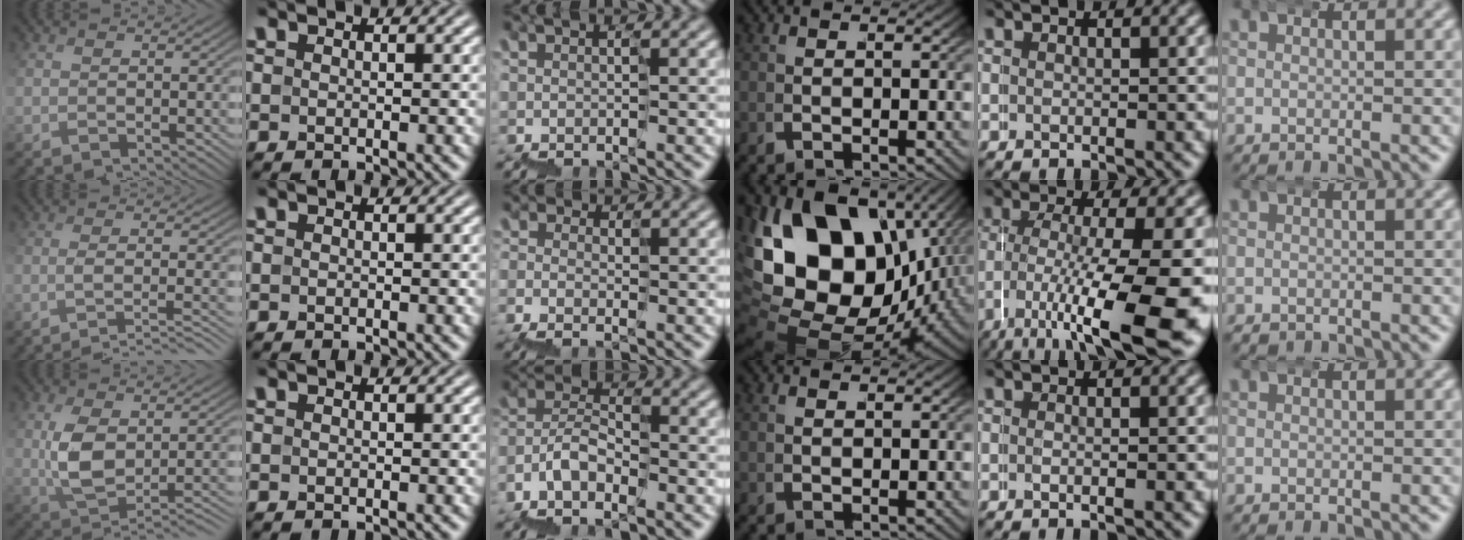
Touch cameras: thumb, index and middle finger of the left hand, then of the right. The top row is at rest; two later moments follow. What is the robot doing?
{"motion": "wrap", "object": "belt"}